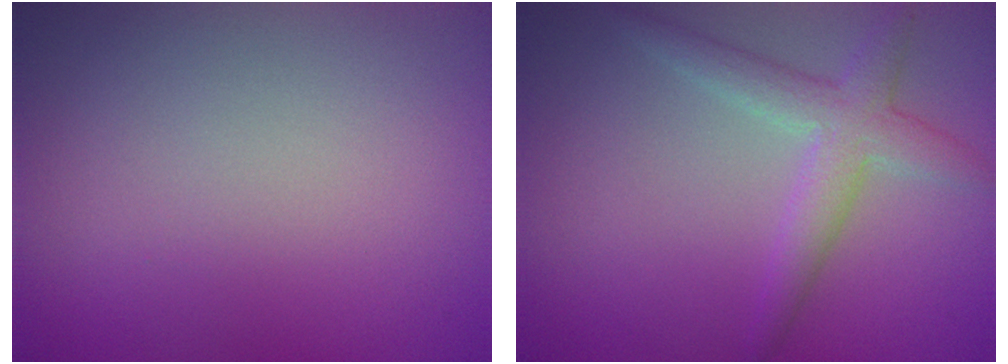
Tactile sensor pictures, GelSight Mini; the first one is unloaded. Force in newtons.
{"total": 3.3, "press": 3.3, "slide": 0.1}